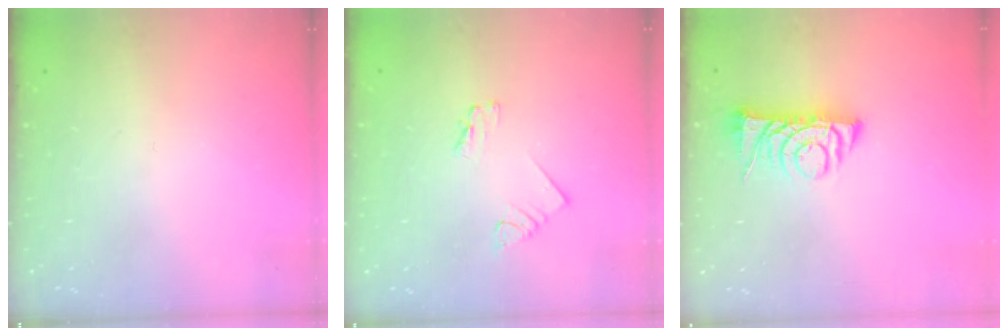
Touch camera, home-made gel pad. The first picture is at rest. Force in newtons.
{"total": 1.6, "press": 1.6, "slide": 0.2}
{"total": 7.2, "press": 7.1, "slide": 0.7}